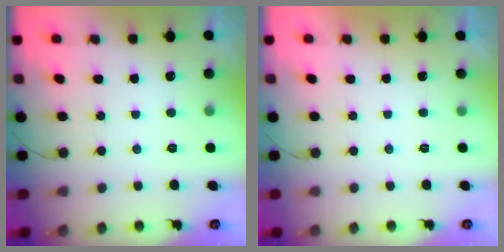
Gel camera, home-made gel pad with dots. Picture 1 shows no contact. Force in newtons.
{"total": 2.2, "press": 2.1, "slide": 0.3}